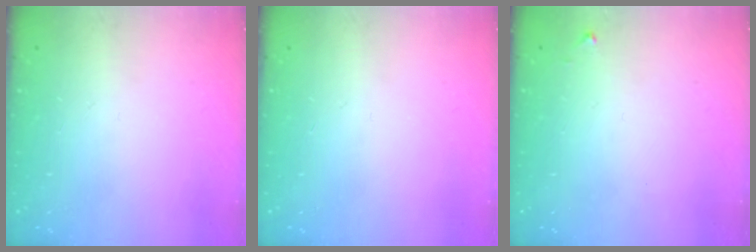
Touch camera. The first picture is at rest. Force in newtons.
{"total": 0.0}
{"total": 3.9, "press": 3.9, "slide": 0.6}